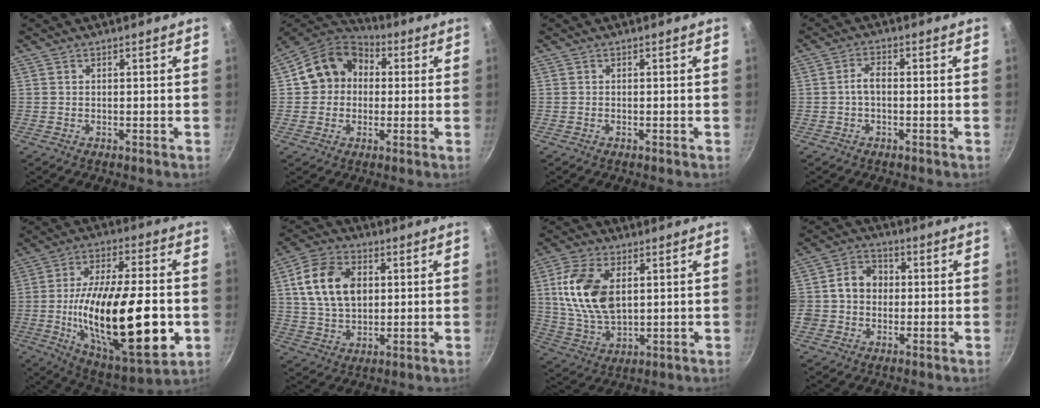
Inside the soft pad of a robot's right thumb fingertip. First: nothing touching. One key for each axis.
{"total": 12.8, "fx": 1.5, "fy": 11.0, "fz": 6.4, "tx": -0.070, "ty": 0.029, "tz": 0.007}
{"total": 0.0}
{"total": 3.0, "fx": -0.5, "fy": 1.7, "fz": 2.5, "tx": -0.044, "ty": 0.017, "tz": -0.012}
{"total": 29.6, "fx": -4.8, "fy": 11.1, "fz": 27.0, "tx": -0.442, "ty": 0.001, "tz": -0.069}
{"total": 14.0, "fx": 3.0, "fy": 9.6, "fz": 9.8, "tx": -0.160, "ty": 0.001, "tz": 0.050}
{"total": 14.4, "fx": 3.2, "fy": 8.5, "fz": 11.2, "tx": -0.204, "ty": -0.013, "tz": 0.068}
{"total": 8.2, "fx": 0.3, "fy": 7.2, "fz": 4.1, "tx": -0.033, "ty": 0.014, "tz": -0.011}